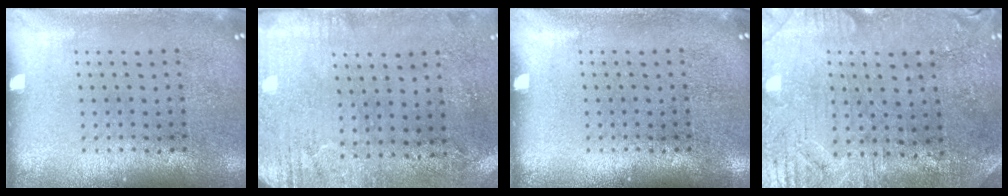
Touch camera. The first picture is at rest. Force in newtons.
{"total": 3.0, "press": 2.4, "slide": 1.8}
{"total": 0.0}
{"total": 0.8, "press": 0.6, "slide": 0.5}